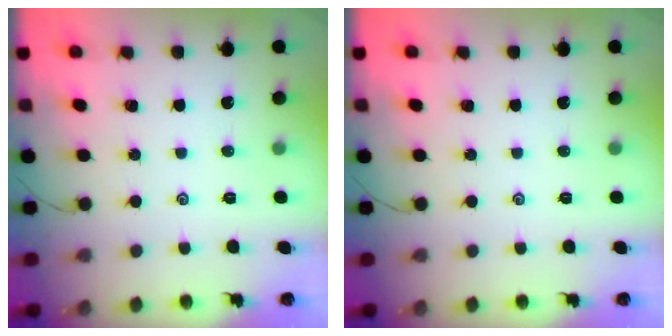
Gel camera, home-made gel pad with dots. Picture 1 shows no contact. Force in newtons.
{"total": 0.0}